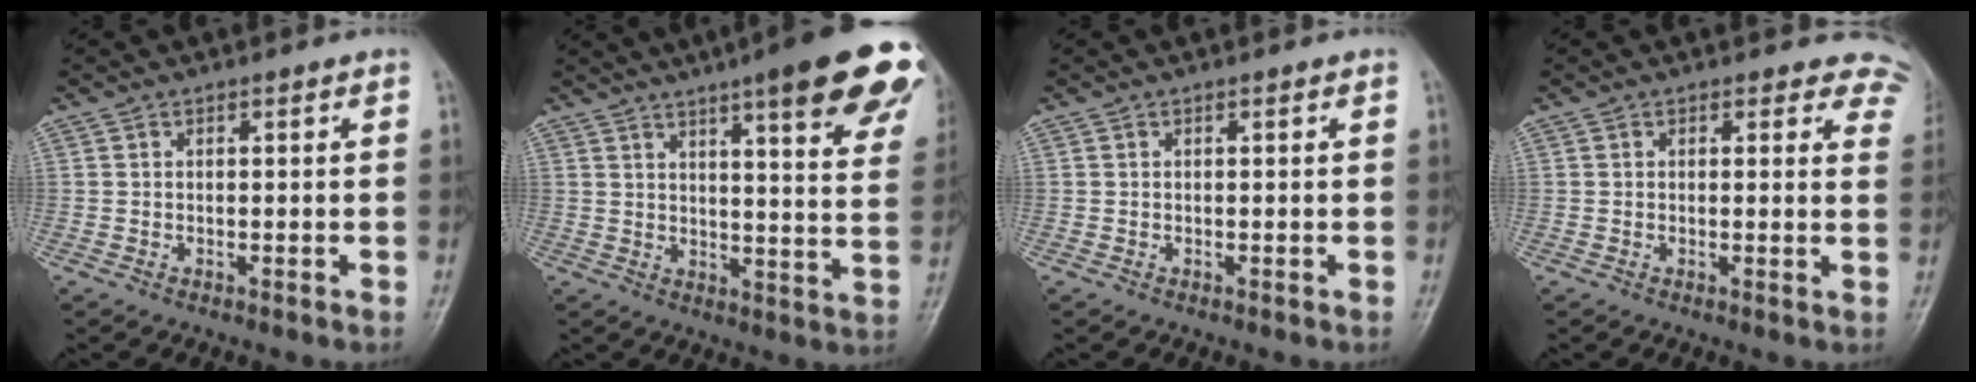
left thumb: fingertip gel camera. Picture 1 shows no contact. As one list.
[{"total": 22.9, "force": [14.3, 4.4, 17.3], "torque": [-0.201, -0.040, 0.170]}, {"total": 0.0}, {"total": 6.7, "force": [5.8, 3.2, 0.5], "torque": [0.048, -0.018, 0.029]}]